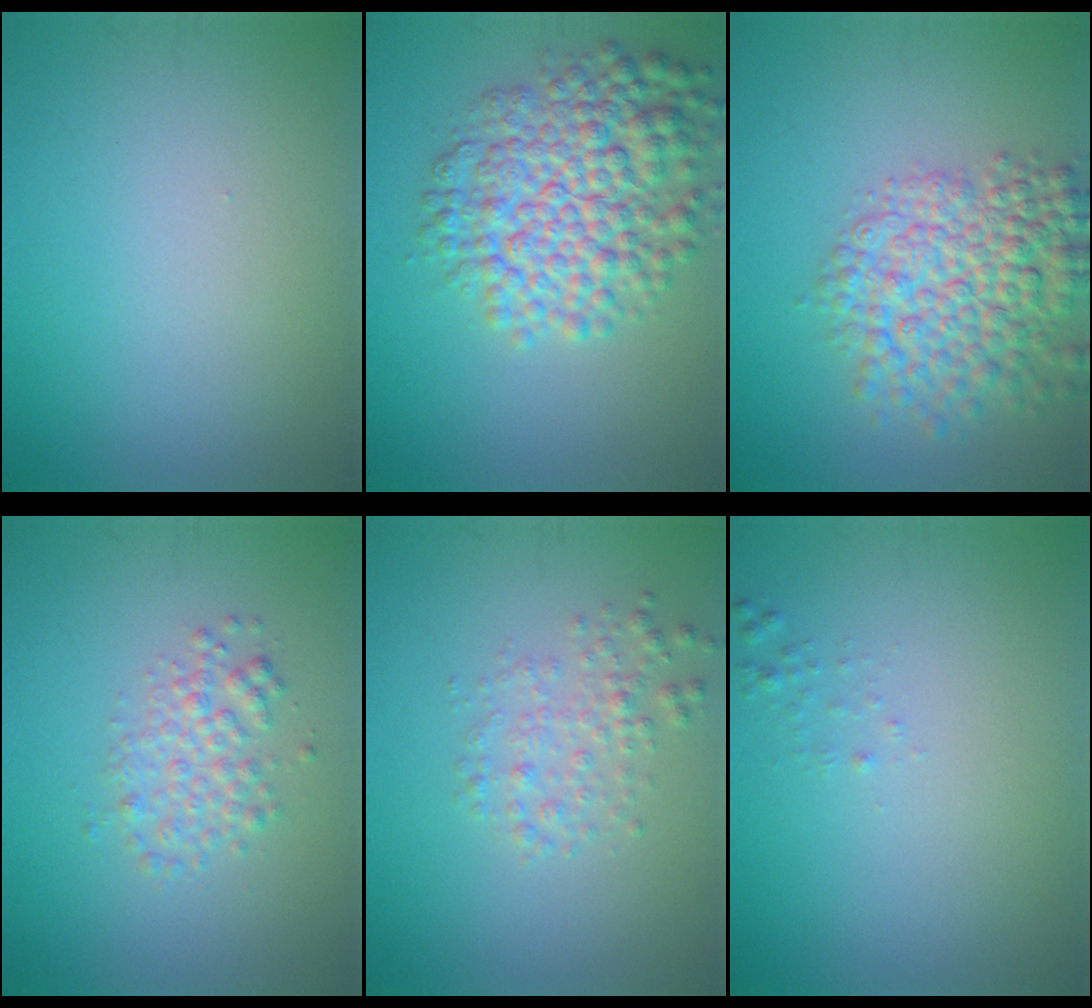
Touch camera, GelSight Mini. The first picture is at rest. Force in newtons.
{"total": 8.1, "press": 8.1, "slide": 0.2}
{"total": 7.5, "press": 7.5, "slide": 0.3}
{"total": 2.6, "press": 2.6, "slide": 0.0}
{"total": 2.3, "press": 2.3, "slide": 0.0}
{"total": 0.6, "press": 0.6, "slide": 0.0}